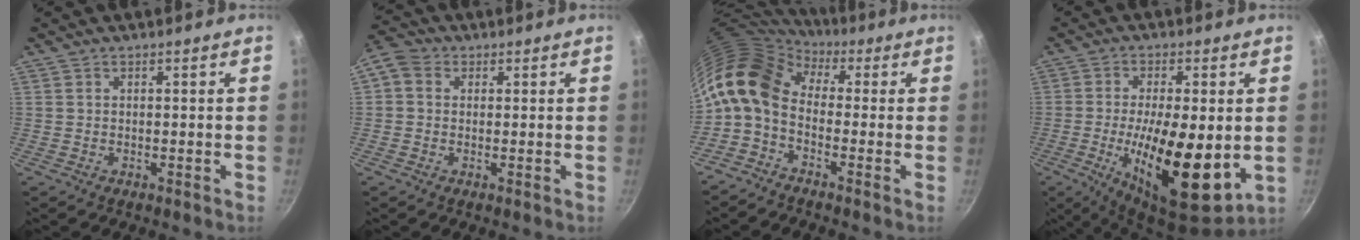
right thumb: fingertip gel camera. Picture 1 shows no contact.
{"total": 5.9, "force": [0.9, 5.0, 3.0], "torque": [-0.062, 0.018, 0.001]}
{"total": 11.6, "force": [1.4, 7.6, 8.7], "torque": [-0.151, 0.021, 0.006]}
{"total": 18.2, "force": [-2.4, 6.6, 16.8], "torque": [-0.271, -0.009, -0.036]}